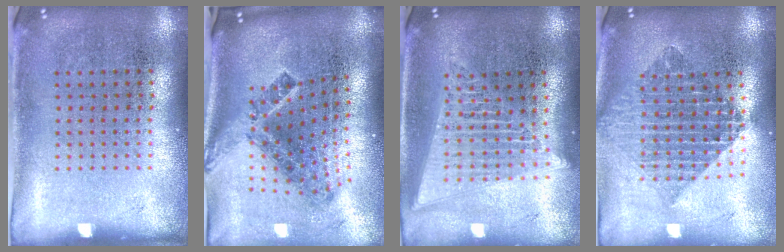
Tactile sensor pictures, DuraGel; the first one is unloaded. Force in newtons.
{"total": 2.2, "press": 1.3, "slide": 1.7}
{"total": 2.0, "press": 1.8, "slide": 1.0}
{"total": 2.1, "press": 1.7, "slide": 1.3}